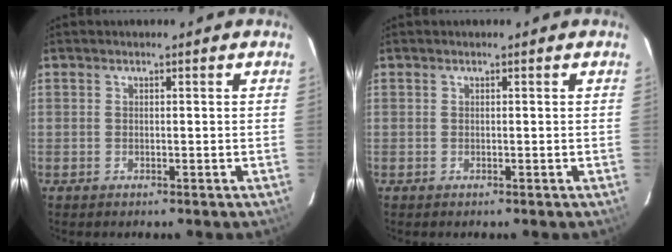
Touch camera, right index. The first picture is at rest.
{"total": 0.0}